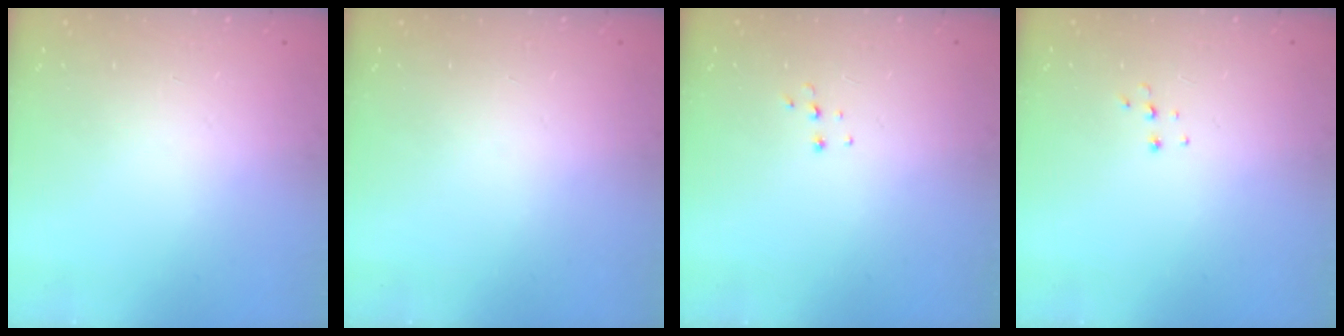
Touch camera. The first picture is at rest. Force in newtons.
{"total": 0.0}
{"total": 3.8, "press": 3.8, "slide": 0.3}
{"total": 3.8, "press": 3.8, "slide": 0.3}